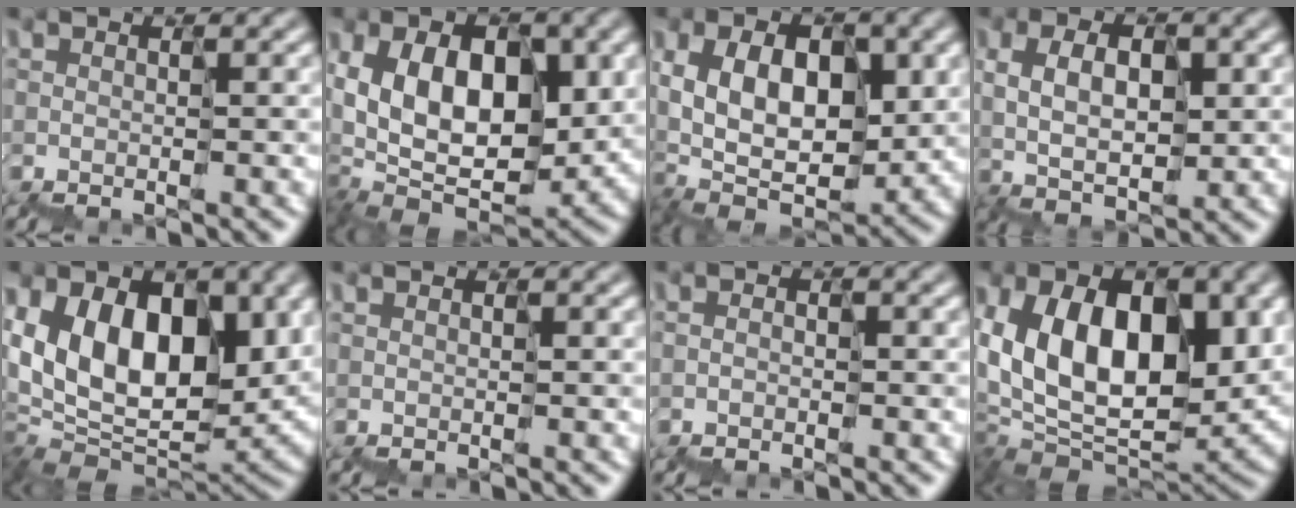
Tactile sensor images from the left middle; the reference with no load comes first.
{"total": 9.3, "force": [1.3, 6.5, 6.6], "torque": [-0.107, -0.006, 0.031]}
{"total": 7.5, "force": [1.0, 5.3, 5.1], "torque": [-0.095, 0.000, 0.026]}
{"total": 1.7, "force": [0.5, 1.1, 1.1], "torque": [-0.024, 0.007, 0.018]}
{"total": 9.1, "force": [3.0, 6.0, 6.2], "torque": [-0.089, -0.011, 0.058]}
{"total": 0.0}
{"total": 1.3, "force": [-1.0, -0.3, -0.7], "torque": [0.011, 0.003, -0.023]}
{"total": 9.0, "force": [2.1, 6.2, 6.3], "torque": [-0.098, -0.014, 0.049]}